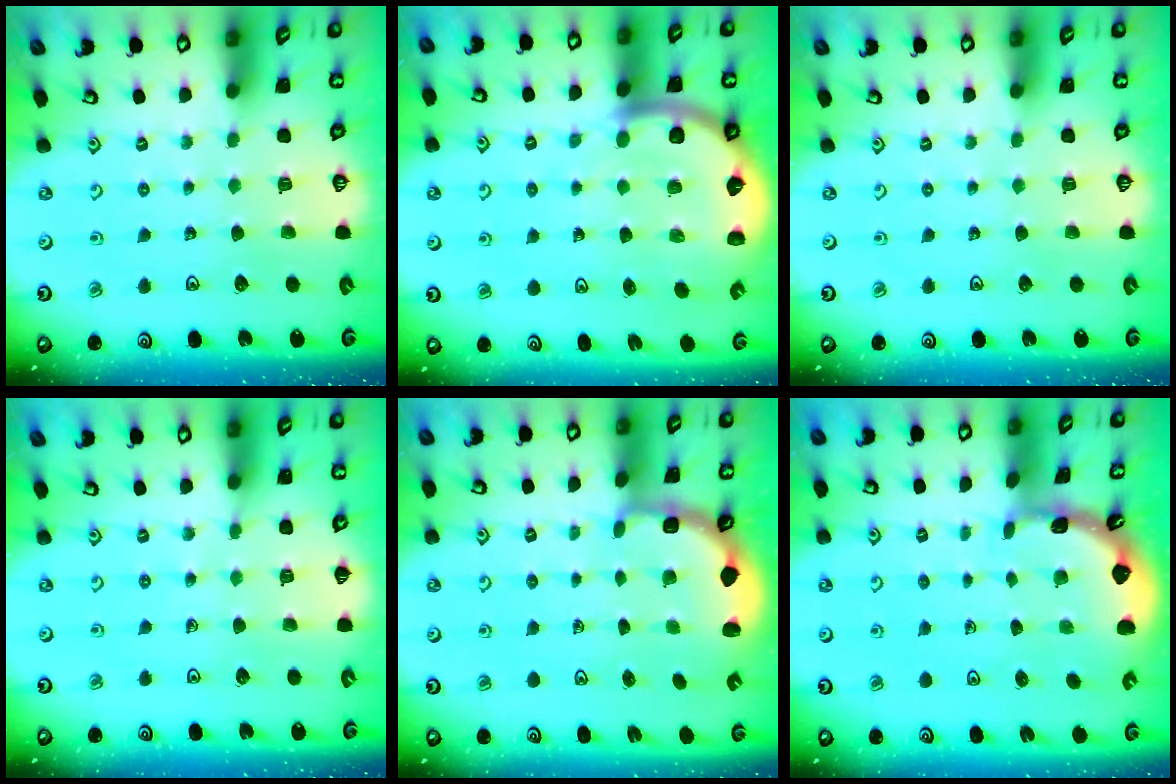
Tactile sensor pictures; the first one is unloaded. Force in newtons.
{"total": 8.6, "press": 8.4, "slide": 1.7}
{"total": 0.0}
{"total": 2.7, "press": 2.6, "slide": 0.5}
{"total": 3.0, "press": 2.1, "slide": 2.2}
{"total": 1.7, "press": 1.7, "slide": 0.1}